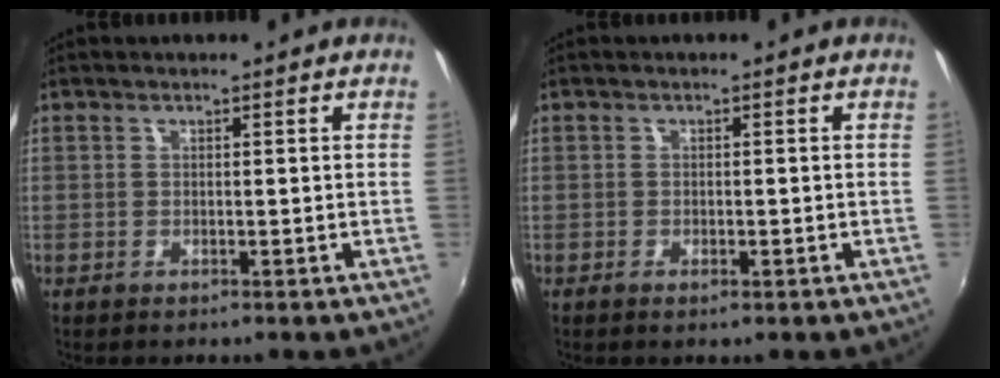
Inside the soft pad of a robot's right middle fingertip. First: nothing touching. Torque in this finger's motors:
{"motor_torque": [-0.79, 0.02, 0.00, -0.01]}